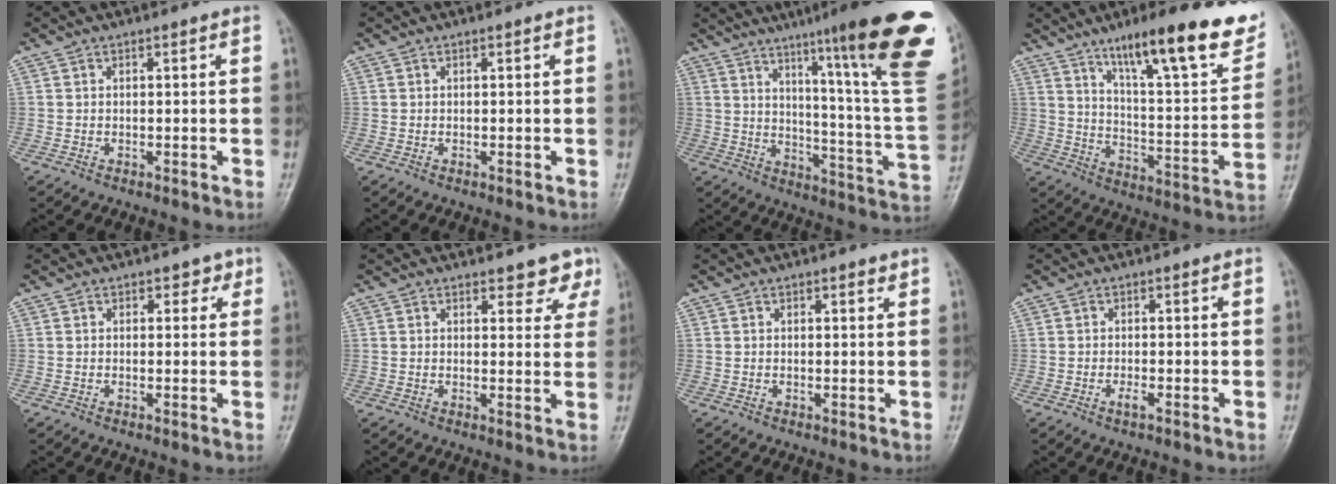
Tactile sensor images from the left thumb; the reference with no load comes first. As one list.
[{"total": 0.0}, {"total": 27.2, "force": [16.1, 2.0, 21.8], "torque": [-0.260, -0.085, 0.221]}, {"total": 23.0, "force": [14.5, 5.0, 17.2], "torque": [-0.222, -0.054, 0.225]}, {"total": 1.9, "force": [1.0, 1.5, 0.8], "torque": [0.011, -0.001, 0.005]}, {"total": 4.5, "force": [3.7, 2.1, 1.4], "torque": [0.015, -0.022, 0.036]}, {"total": 0.8, "force": [0.6, 0.4, 0.4], "torque": [-0.004, -0.004, 0.006]}, {"total": 1.4, "force": [-0.7, 0.4, 1.1], "torque": [-0.024, 0.000, -0.014]}]